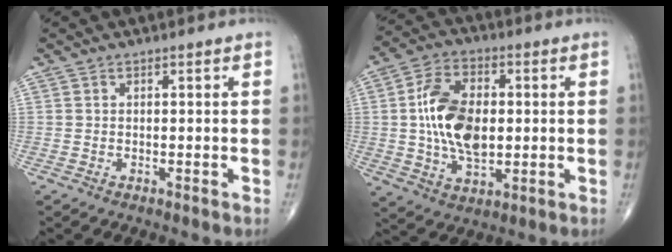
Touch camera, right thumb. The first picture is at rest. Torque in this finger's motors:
{"motor_torque": [1.90, 1.85, 1.52, 0.26, 0.18]}